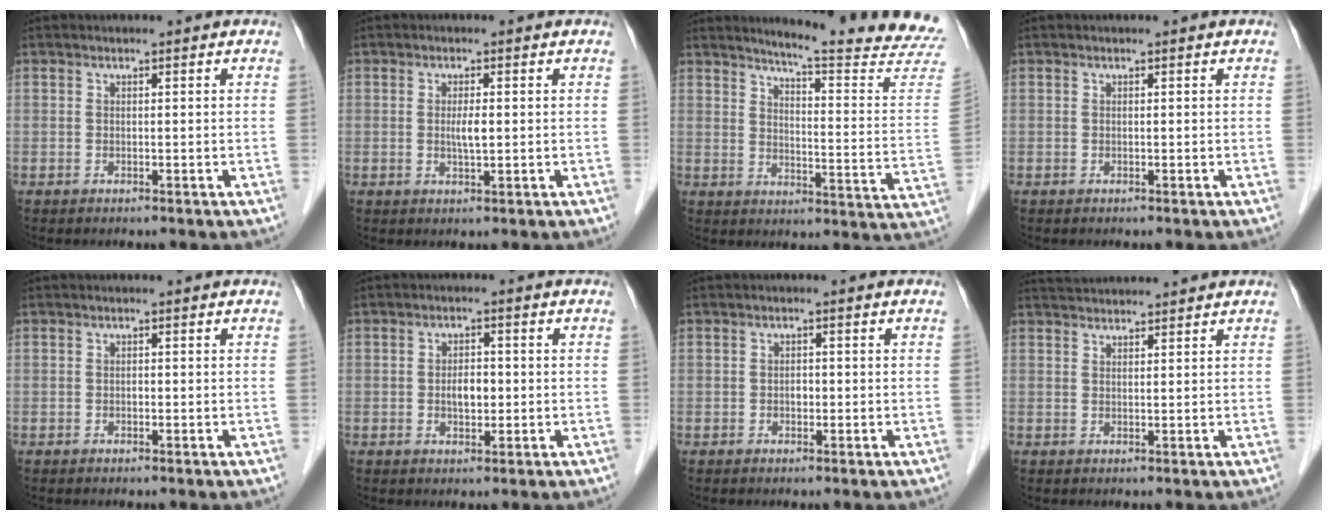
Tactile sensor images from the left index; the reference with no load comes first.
{"total": 2.2, "force": [0.0, 0.3, 2.2], "torque": [-0.043, -0.003, 0.001]}
{"total": 19.6, "force": [18.5, -1.2, 6.5], "torque": [-0.091, -0.130, 0.210]}
{"total": 0.0}
{"total": 0.7, "force": [-0.3, 0.4, 0.5], "torque": [-0.008, 0.001, -0.006]}
{"total": 3.1, "force": [-0.3, 1.7, 2.6], "torque": [-0.046, 0.003, -0.004]}
{"total": 1.1, "force": [-0.3, 0.7, 0.8], "torque": [-0.012, 0.002, -0.005]}
{"total": 5.4, "force": [5.3, 0.0, 1.3], "torque": [-0.023, 0.037, 0.081]}